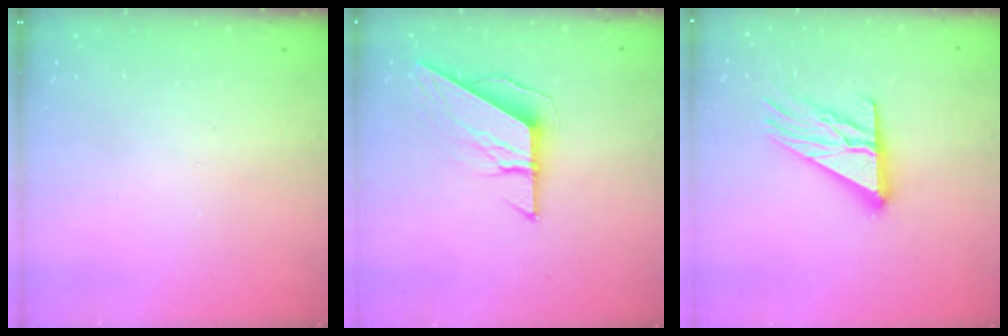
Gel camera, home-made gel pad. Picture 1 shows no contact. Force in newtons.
{"total": 8.3, "press": 8.3, "slide": 0.7}
{"total": 14.6, "press": 14.5, "slide": 1.4}